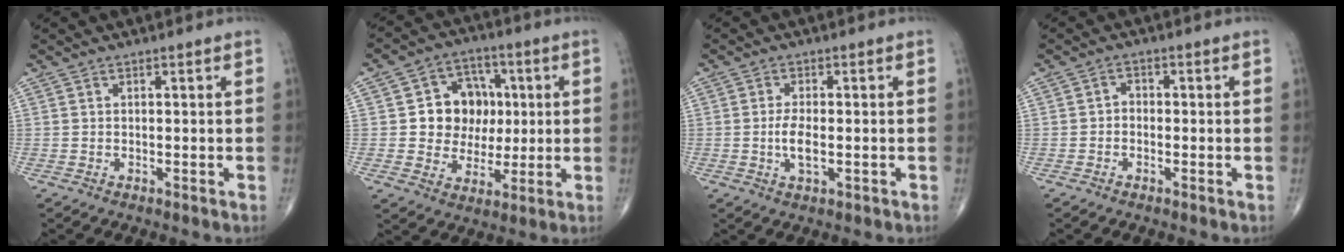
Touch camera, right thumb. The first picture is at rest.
{"total": 11.8, "force": [1.3, 10.2, 5.6], "torque": [-0.024, 0.011, 0.026]}
{"total": 4.2, "force": [-0.7, 1.7, 3.8], "torque": [-0.075, -0.004, -0.014]}
{"total": 1.7, "force": [-0.6, 1.3, 0.8], "torque": [-0.003, 0.009, -0.018]}